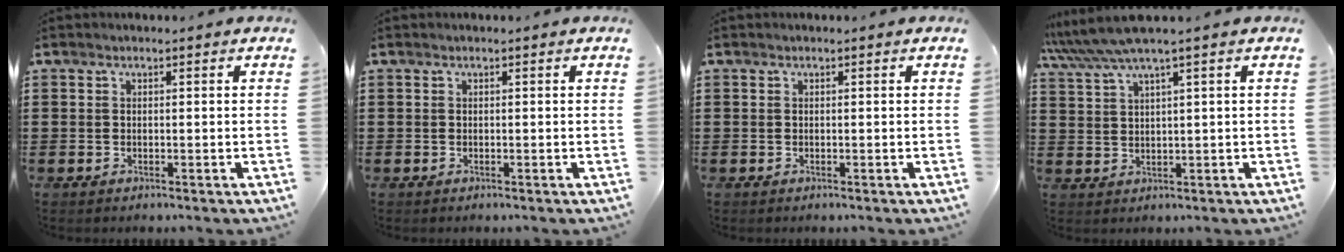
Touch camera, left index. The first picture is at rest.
{"total": 0.0}
{"total": 0.0}
{"total": 4.8, "force": [3.3, -0.2, 3.5], "torque": [-0.085, -0.008, 0.055]}